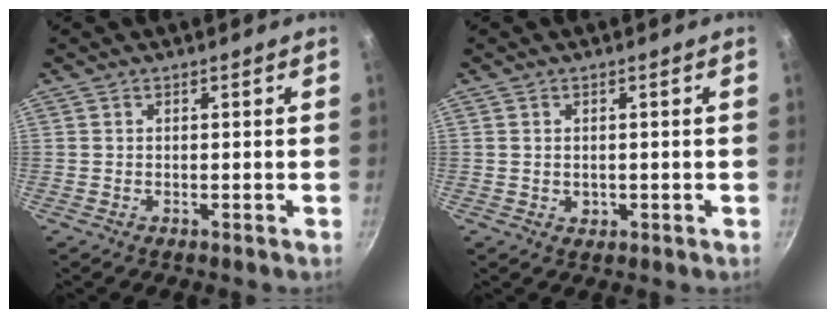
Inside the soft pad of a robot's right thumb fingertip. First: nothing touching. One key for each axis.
{"total": 1.4, "fx": -0.1, "fy": 1.2, "fz": 0.8, "tx": -0.008, "ty": -0.001, "tz": 0.000}